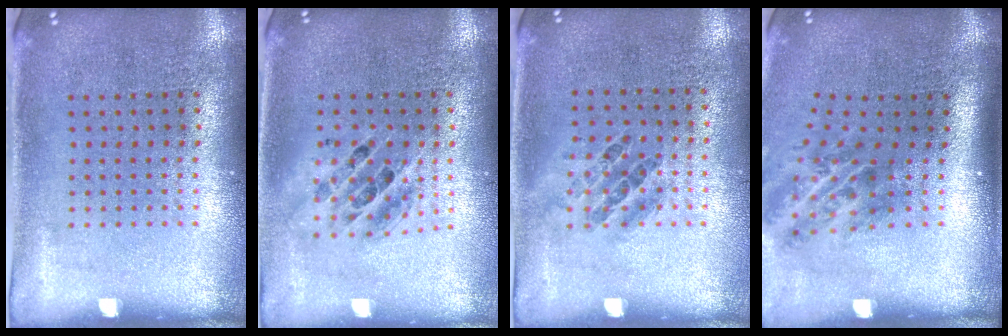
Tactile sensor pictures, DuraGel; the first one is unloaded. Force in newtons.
{"total": 1.4, "press": 1.2, "slide": 0.7}
{"total": 0.9, "press": 0.7, "slide": 0.6}
{"total": 2.1, "press": 1.3, "slide": 1.7}